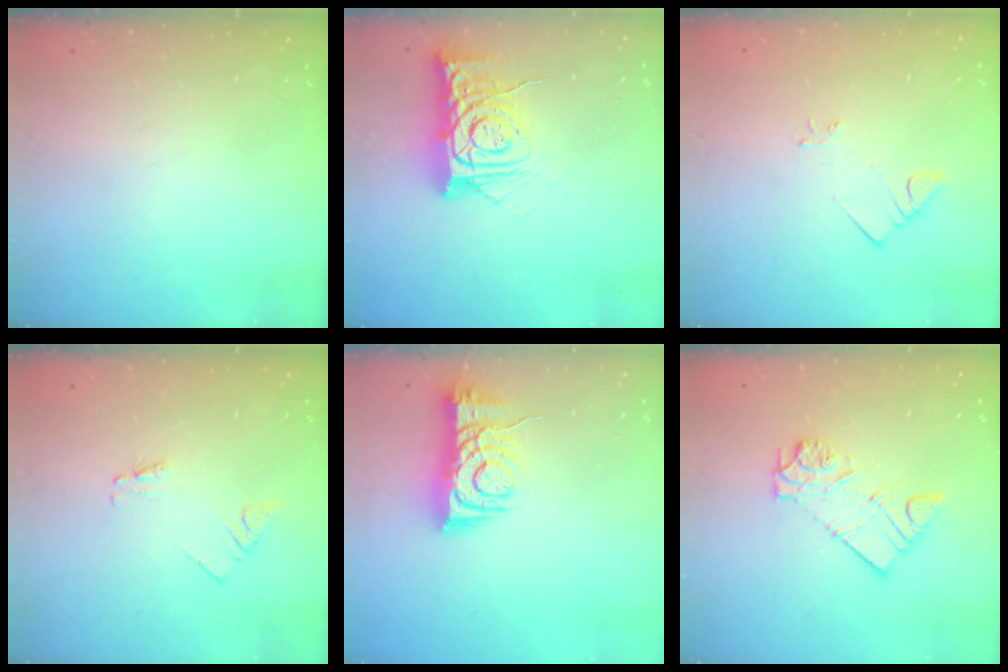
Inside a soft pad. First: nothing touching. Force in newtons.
{"total": 12.0, "press": 11.9, "slide": 1.2}
{"total": 3.2, "press": 3.2, "slide": 0.1}
{"total": 1.1, "press": 1.1, "slide": 0.0}
{"total": 8.3, "press": 8.2, "slide": 1.3}
{"total": 10.0, "press": 10.0, "slide": 0.9}